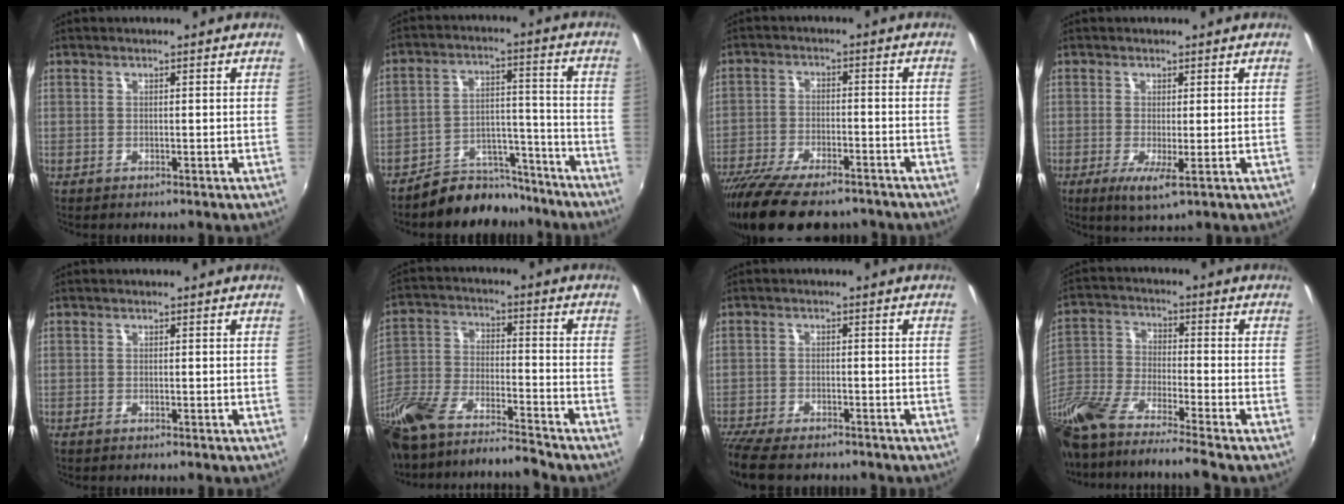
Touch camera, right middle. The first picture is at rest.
{"total": 11.1, "force": [-10.0, 4.4, 1.8], "torque": [-0.033, 0.040, -0.145]}
{"total": 17.8, "force": [-14.1, 5.5, 9.3], "torque": [-0.193, -0.039, -0.229]}
{"total": 3.8, "force": [-1.0, 0.2, 3.7], "torque": [-0.074, -0.014, -0.016]}
{"total": 0.7, "force": [-0.7, 0.1, 0.3], "torque": [-0.005, -0.003, -0.015]}
{"total": 17.0, "force": [-13.7, 4.0, 9.2], "torque": [-0.205, -0.031, -0.259]}
{"total": 10.3, "force": [-8.8, 2.7, 4.6], "torque": [-0.118, -0.040, -0.152]}
{"total": 18.9, "force": [-14.0, 2.7, 12.5], "torque": [-0.248, -0.049, -0.267]}